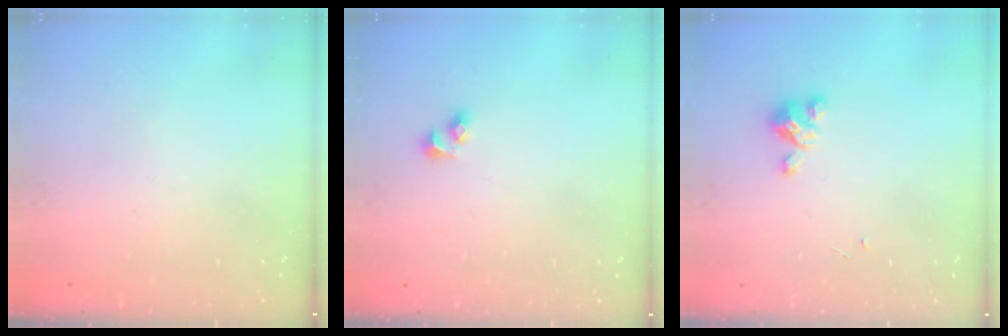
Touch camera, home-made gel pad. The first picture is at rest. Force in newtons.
{"total": 2.7, "press": 2.4, "slide": 1.1}
{"total": 3.9, "press": 3.9, "slide": 0.2}